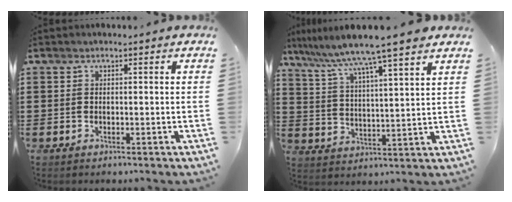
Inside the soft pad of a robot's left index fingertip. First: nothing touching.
{"total": 7.6, "force": [6.7, -1.2, 3.4], "torque": [-0.094, -0.046, 0.107]}